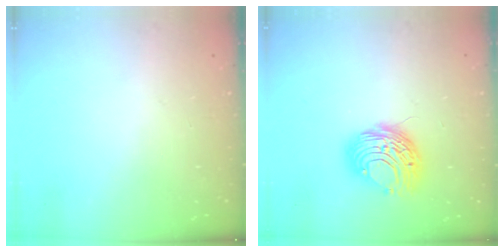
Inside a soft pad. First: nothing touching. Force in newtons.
{"total": 9.9, "press": 9.9, "slide": 0.4}